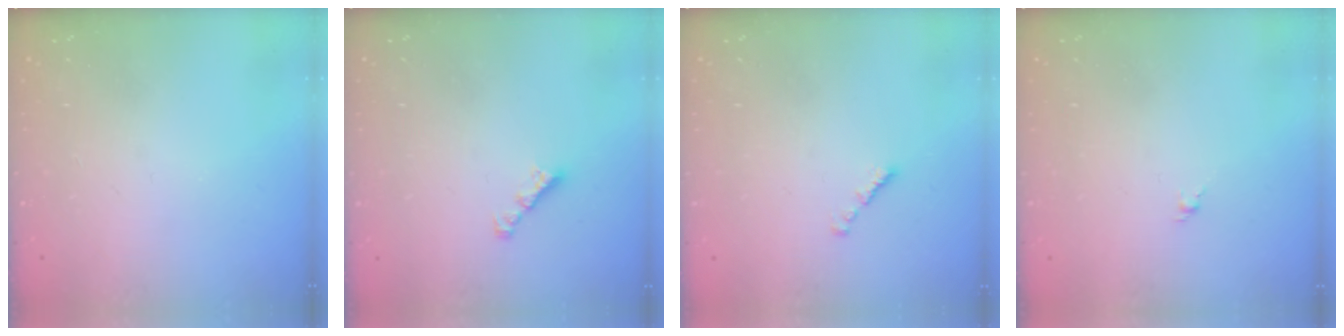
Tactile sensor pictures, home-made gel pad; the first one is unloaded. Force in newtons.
{"total": 2.2, "press": 2.1, "slide": 0.6}
{"total": 1.3, "press": 1.1, "slide": 0.6}
{"total": 1.4, "press": 1.2, "slide": 0.6}